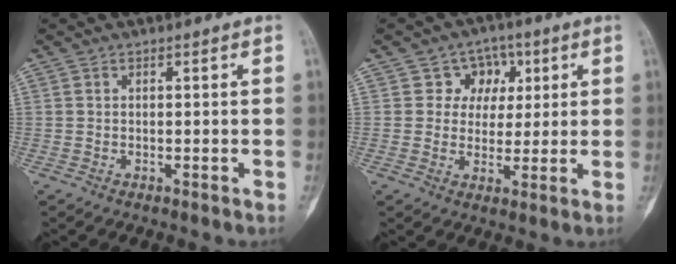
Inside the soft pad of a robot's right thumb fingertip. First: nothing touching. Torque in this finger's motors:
{"motor_torque": [-0.51, -0.12, 0.38, 0.15, -0.09]}